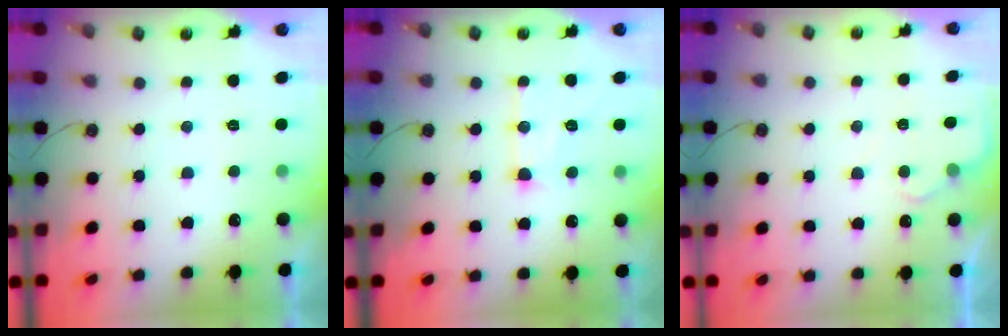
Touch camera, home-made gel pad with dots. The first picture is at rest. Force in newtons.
{"total": 11.1, "press": 11.1, "slide": 0.8}
{"total": 4.0, "press": 3.9, "slide": 0.5}